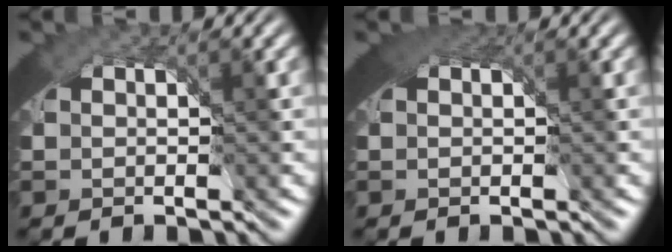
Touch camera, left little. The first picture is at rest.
{"total": 2.1, "force": [1.0, 1.2, 1.5], "torque": [-0.026, -0.006, 0.017]}